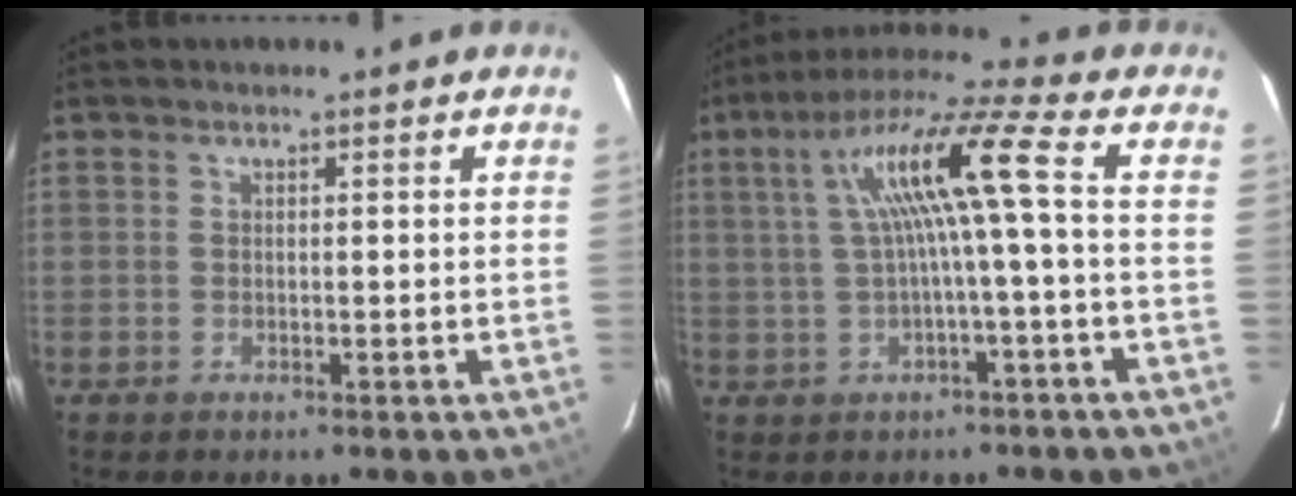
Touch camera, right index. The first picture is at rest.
{"total": 11.0, "force": [1.0, -0.3, 10.9], "torque": [-0.205, 0.020, 0.026]}